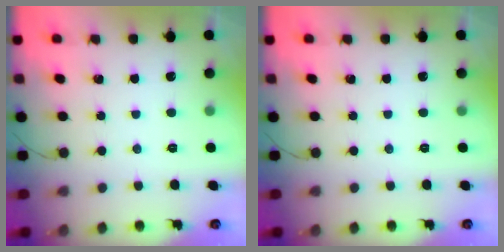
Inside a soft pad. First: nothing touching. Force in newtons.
{"total": 0.0}